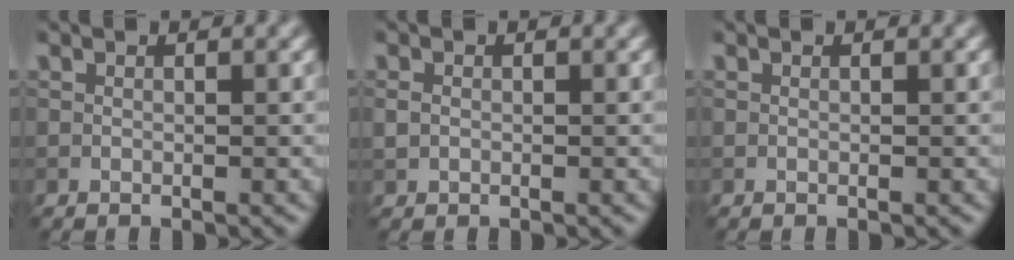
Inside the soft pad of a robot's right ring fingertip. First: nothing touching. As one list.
[{"total": 0.9, "force": [0.0, 0.8, 0.5], "torque": [-0.009, -0.002, -0.002]}, {"total": 0.0}]